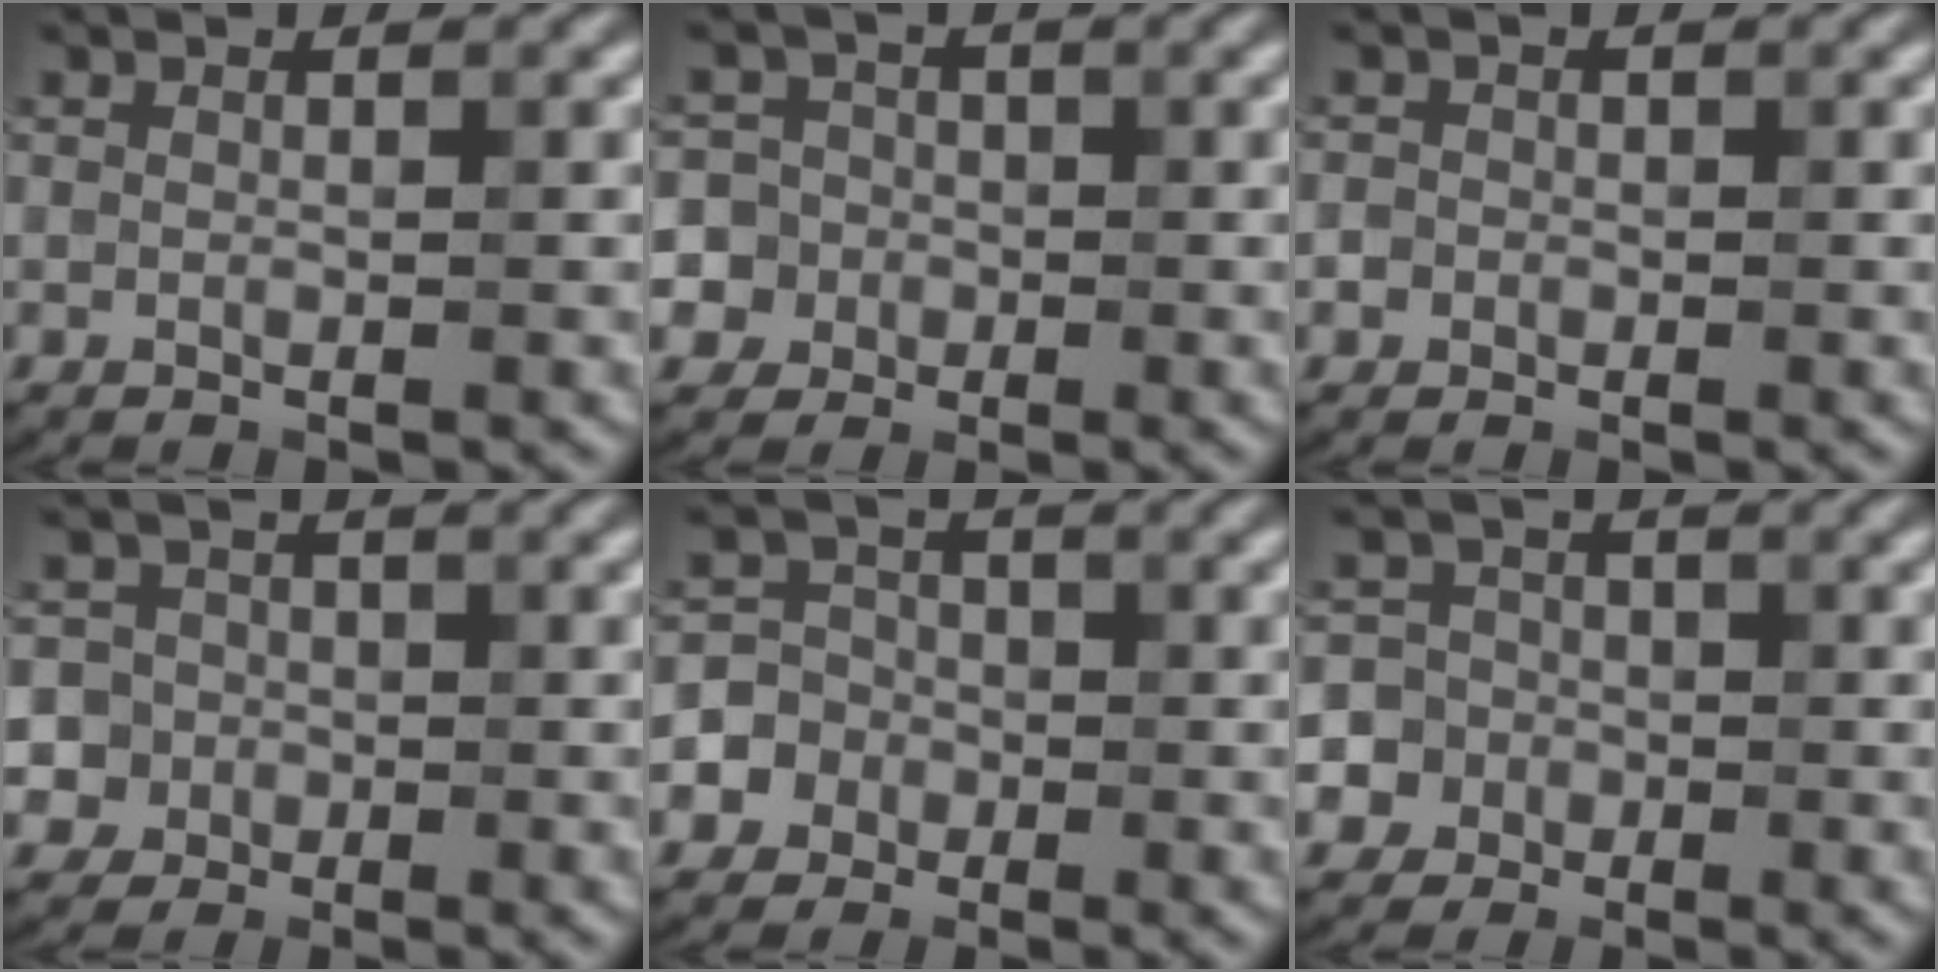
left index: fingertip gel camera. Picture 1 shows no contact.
{"total": 8.4, "force": [-2.0, 7.9, 2.0], "torque": [-0.053, 0.019, -0.072]}
{"total": 1.5, "force": [-0.5, 1.4, 0.3], "torque": [0.012, 0.017, -0.025]}
{"total": 7.7, "force": [-1.1, 7.4, 1.9], "torque": [-0.043, 0.023, -0.048]}
{"total": 4.4, "force": [-1.5, 4.1, 0.3], "torque": [0.012, 0.016, -0.041]}
{"total": 8.0, "force": [-2.8, 7.4, 1.3], "torque": [-0.038, 0.005, -0.080]}